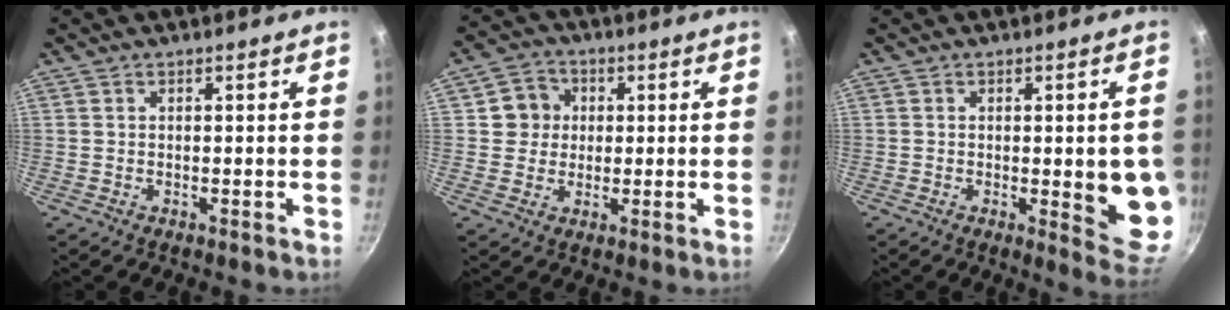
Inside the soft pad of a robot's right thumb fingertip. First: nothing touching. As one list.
[{"total": 6.0, "force": [1.0, 5.7, 1.8], "torque": [0.011, 0.007, 0.007]}, {"total": 10.7, "force": [-0.9, 3.1, 10.2], "torque": [-0.101, -0.012, -0.009]}]